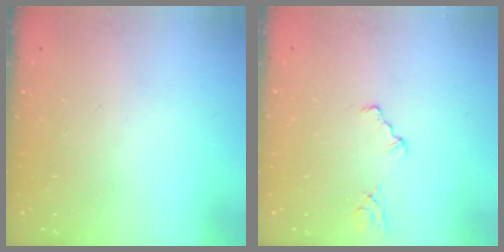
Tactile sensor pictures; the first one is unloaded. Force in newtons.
{"total": 1.2, "press": 1.2, "slide": 0.3}